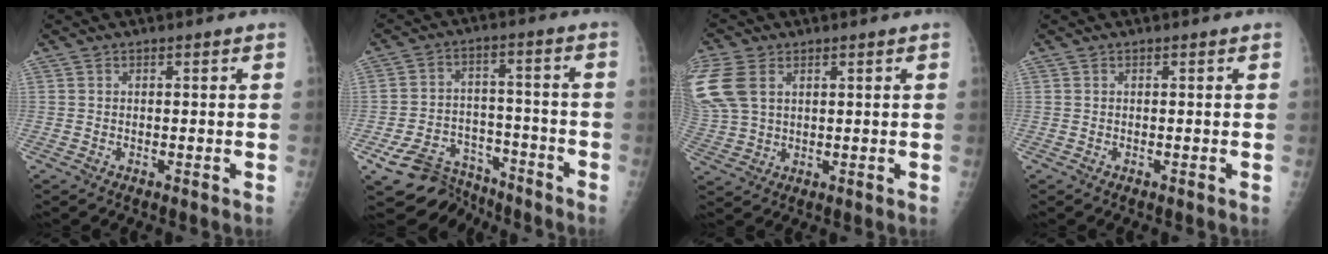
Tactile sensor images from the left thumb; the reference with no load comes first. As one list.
[{"total": 13.7, "force": [-10.9, 7.6, 3.0], "torque": [-0.031, 0.080, -0.170]}, {"total": 12.4, "force": [4.3, 8.3, 8.1], "torque": [-0.217, 0.003, 0.092]}, {"total": 0.0}]